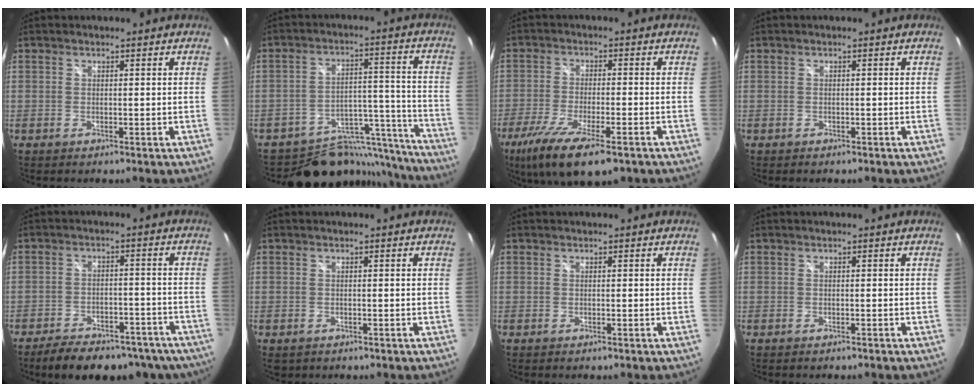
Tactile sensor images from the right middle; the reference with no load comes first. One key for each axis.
{"total": 18.2, "fx": -16.3, "fy": 7.2, "fz": 3.5, "tx": -0.051, "ty": 0.053, "tz": -0.217}
{"total": 14.4, "fx": -9.2, "fy": 4.0, "fz": 10.3, "tx": -0.217, "ty": -0.055, "tz": -0.162}
{"total": 0.6, "fx": -0.5, "fy": 0.4, "fz": 0.1, "tx": -0.005, "ty": -0.003, "tz": -0.007}
{"total": 19.3, "fx": -15.7, "fy": 7.9, "fz": 8.0, "tx": -0.152, "ty": 0.013, "tz": -0.188}
{"total": 1.0, "fx": -0.5, "fy": 0.8, "fz": 0.4, "tx": -0.009, "ty": -0.004, "tz": -0.006}
{"total": 0.0}
{"total": 0.6, "fx": -0.5, "fy": 0.2, "fz": 0.1, "tx": -0.002, "ty": -0.003, "tz": -0.008}